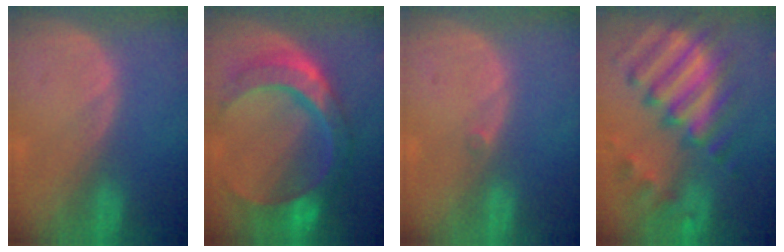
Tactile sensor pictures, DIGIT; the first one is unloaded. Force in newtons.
{"total": 10.8, "press": 10.7, "slide": 1.1}
{"total": 0.6, "press": 0.5, "slide": 0.3}
{"total": 12.0, "press": 10.4, "slide": 6.0}